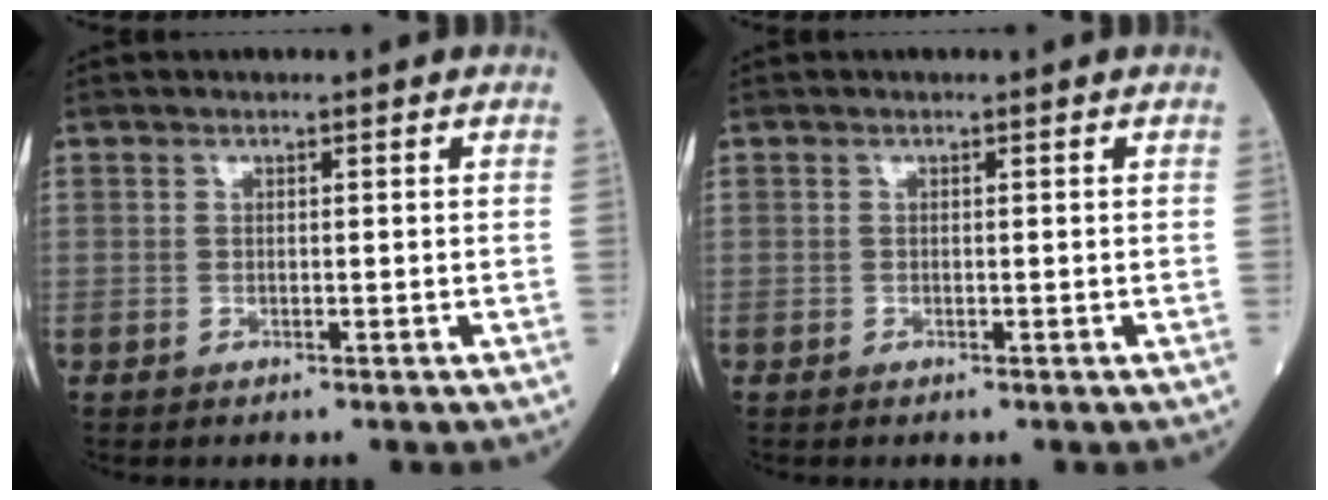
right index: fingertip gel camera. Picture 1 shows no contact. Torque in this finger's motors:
{"motor_torque": [-0.17, 0.03, -0.03, -0.02]}